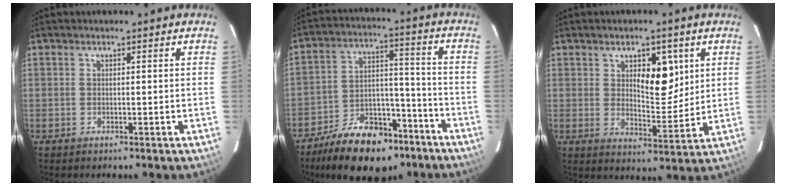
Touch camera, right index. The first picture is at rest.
{"total": 17.0, "force": [-12.3, 7.2, 9.2], "torque": [-0.156, 0.027, -0.203]}
{"total": 8.5, "force": [3.0, 3.6, 7.1], "torque": [-0.105, 0.002, 0.052]}